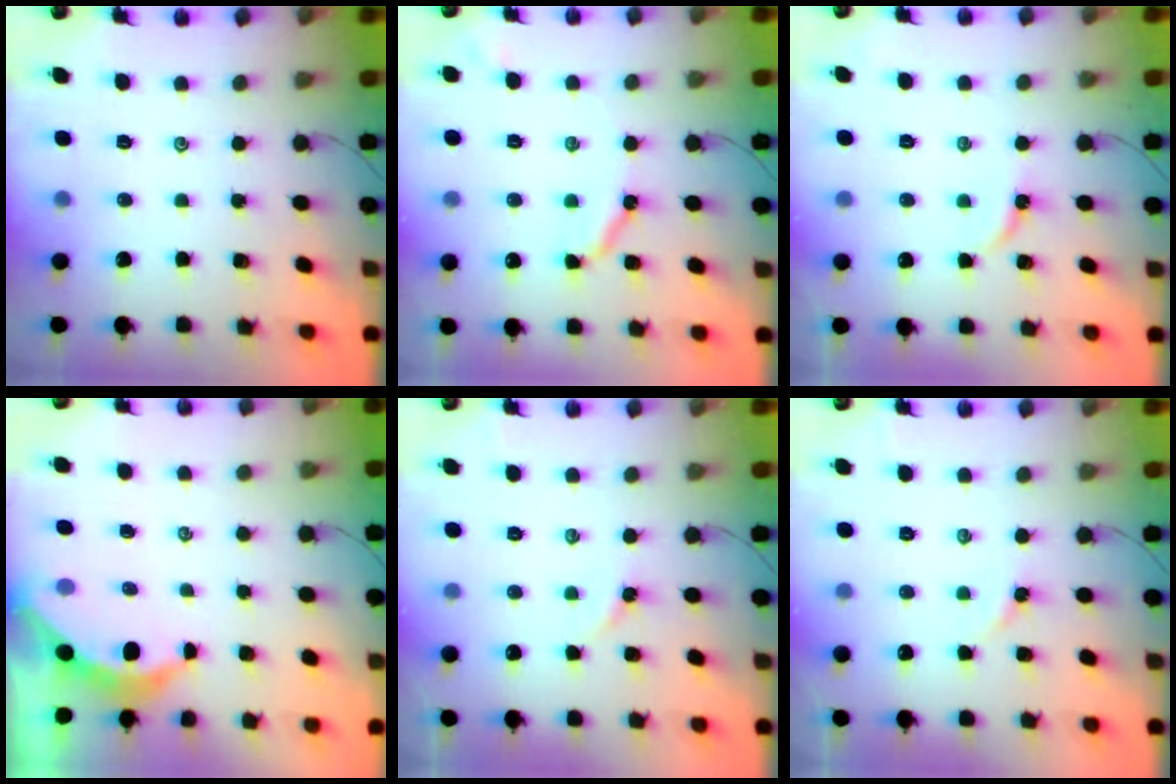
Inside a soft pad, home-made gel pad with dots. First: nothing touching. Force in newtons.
{"total": 7.9, "press": 7.8, "slide": 0.7}
{"total": 4.2, "press": 4.1, "slide": 0.6}
{"total": 3.8, "press": 3.7, "slide": 0.5}
{"total": 2.9, "press": 2.9, "slide": 0.4}
{"total": 2.9, "press": 2.9, "slide": 0.4}